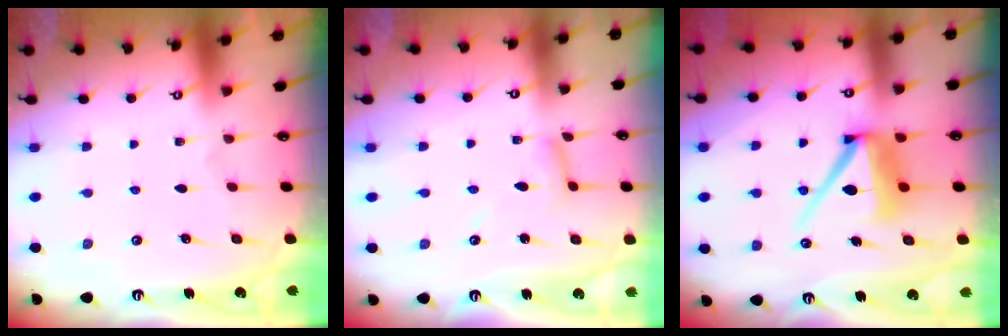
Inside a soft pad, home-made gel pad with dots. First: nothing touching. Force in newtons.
{"total": 4.7, "press": 4.6, "slide": 0.4}
{"total": 11.4, "press": 11.4, "slide": 1.3}